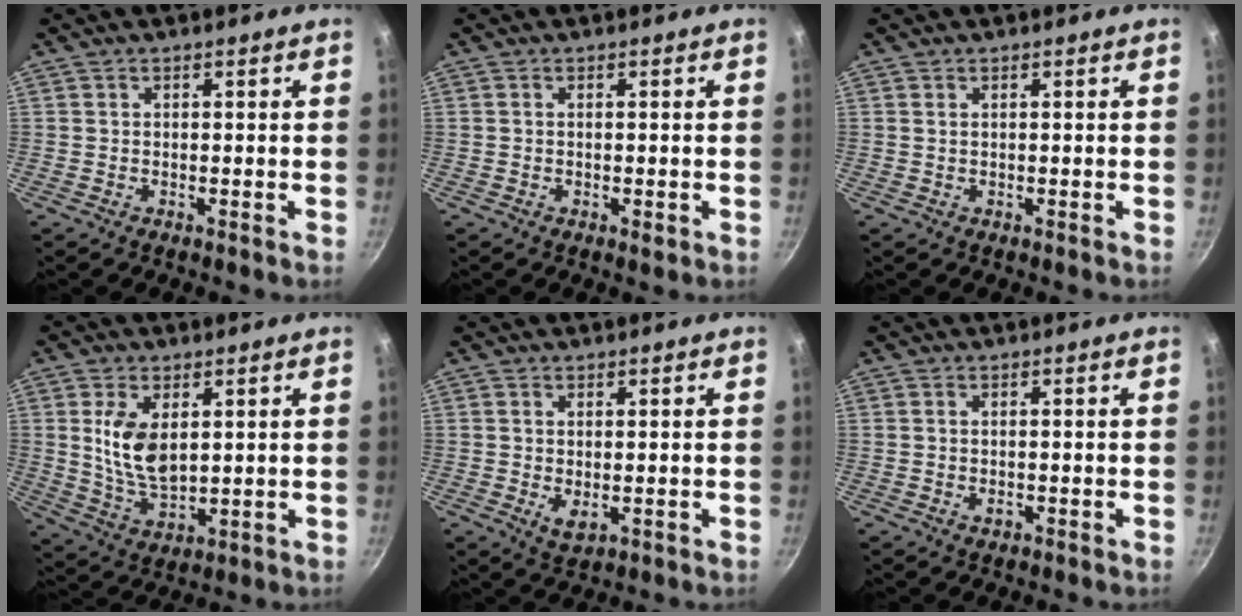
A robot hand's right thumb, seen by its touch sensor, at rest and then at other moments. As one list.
[{"total": 1.1, "force": [-0.4, 0.5, 0.9], "torque": [-0.016, -0.001, -0.004]}, {"total": 0.5, "force": [0.3, 0.3, 0.3], "torque": [-0.007, 0.000, 0.006]}, {"total": 9.9, "force": [2.3, 5.5, 7.8], "torque": [-0.144, -0.022, 0.053]}, {"total": 3.2, "force": [-0.2, 1.8, 2.6], "torque": [-0.047, -0.012, 0.004]}, {"total": 1.1, "force": [-0.3, 0.7, 0.8], "torque": [-0.015, 0.001, -0.003]}]